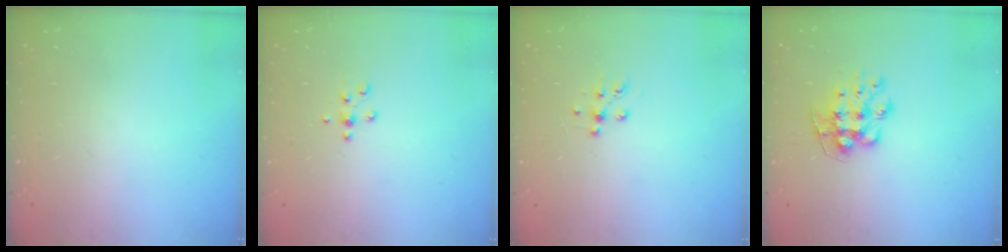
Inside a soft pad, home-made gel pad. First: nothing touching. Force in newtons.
{"total": 5.4, "press": 5.0, "slide": 2.0}
{"total": 7.5, "press": 7.4, "slide": 1.0}
{"total": 9.3, "press": 9.3, "slide": 0.3}